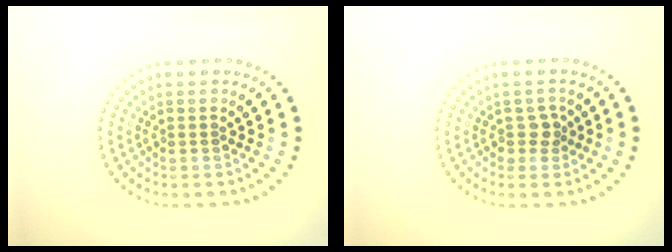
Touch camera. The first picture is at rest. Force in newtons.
{"total": 1.3, "press": 1.1, "slide": 0.6}